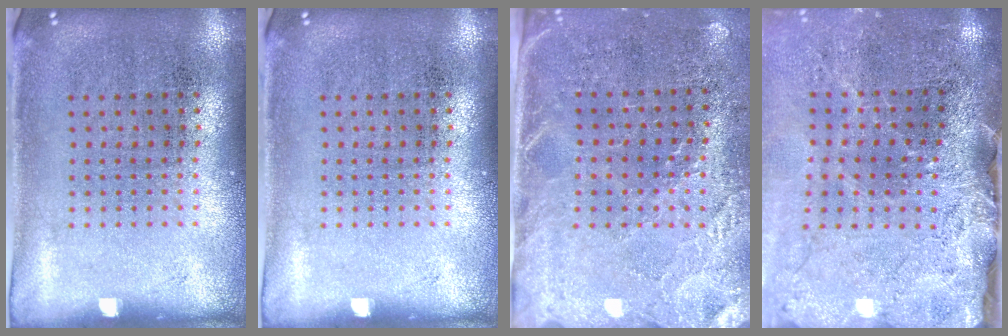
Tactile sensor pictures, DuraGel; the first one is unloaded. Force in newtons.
{"total": 0.0}
{"total": 3.1, "press": 2.7, "slide": 1.5}
{"total": 3.9, "press": 3.1, "slide": 2.4}